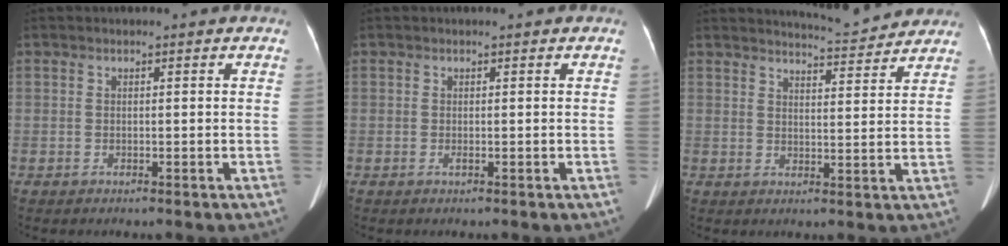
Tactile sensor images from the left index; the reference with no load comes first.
{"total": 1.2, "force": [-1.2, 0.0, 0.1], "torque": [-0.006, 0.000, -0.014]}
{"total": 6.8, "force": [6.8, 0.4, 0.8], "torque": [-0.018, 0.001, 0.085]}